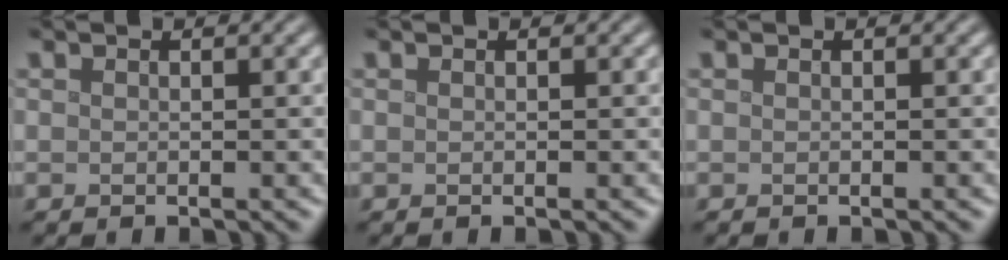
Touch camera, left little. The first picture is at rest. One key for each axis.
{"total": 0.0}
{"total": 0.0}